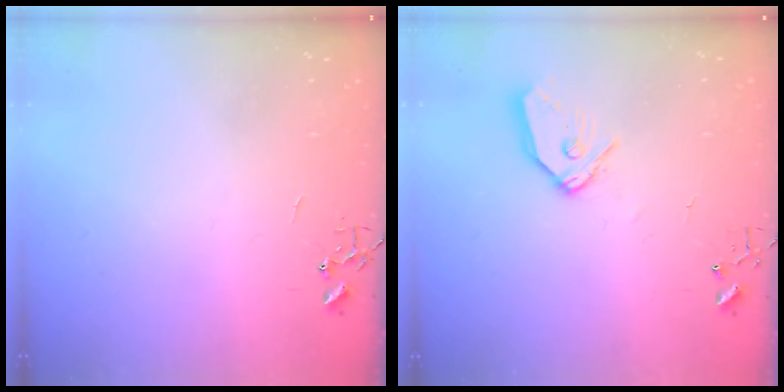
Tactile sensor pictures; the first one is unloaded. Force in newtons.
{"total": 9.9, "press": 9.8, "slide": 1.2}